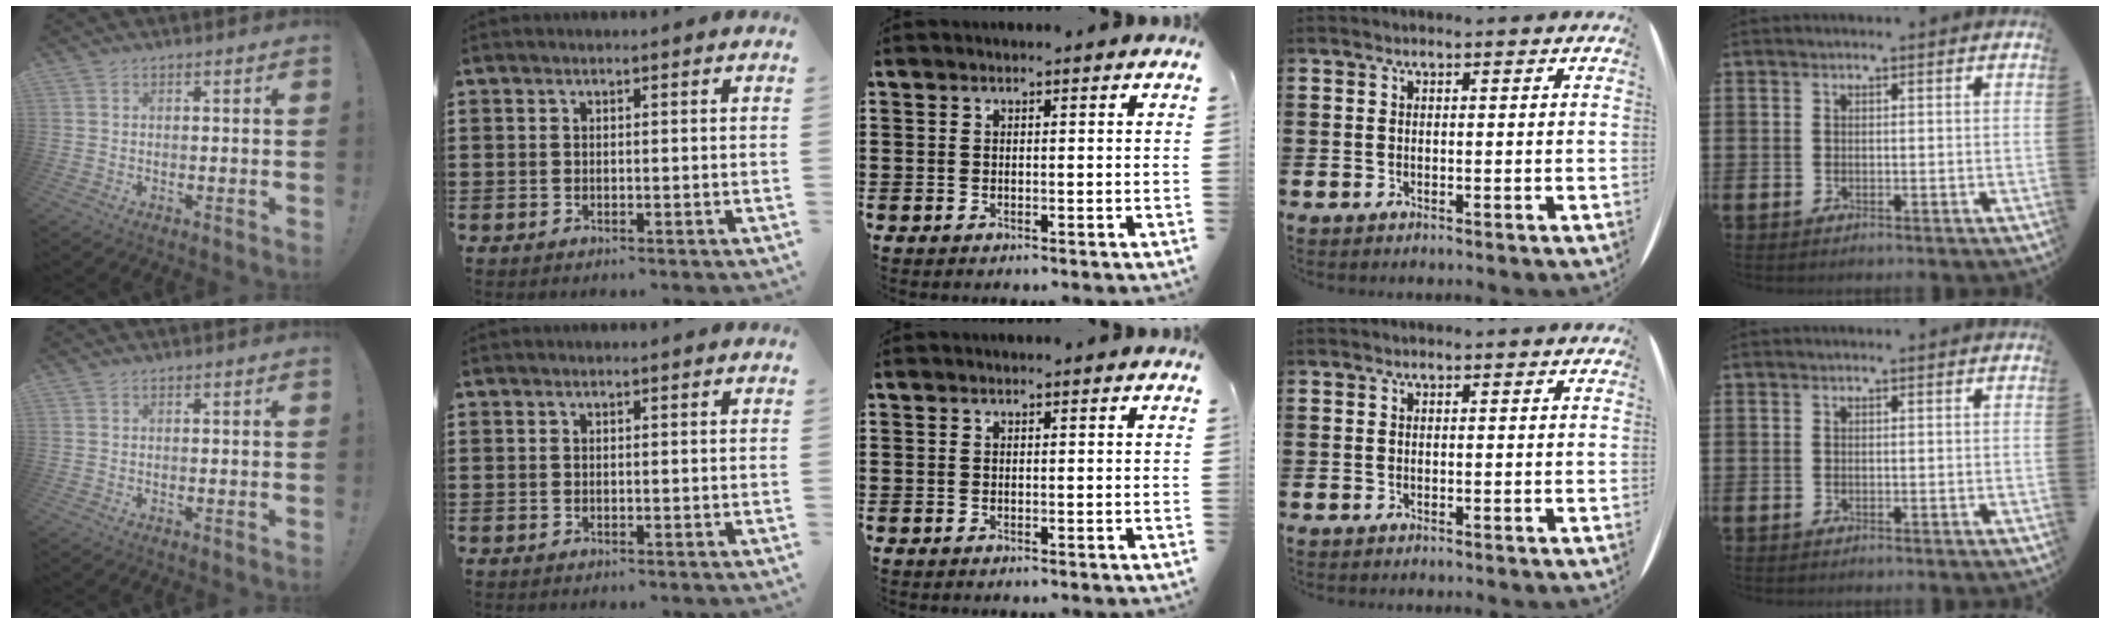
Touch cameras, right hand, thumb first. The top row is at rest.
{}